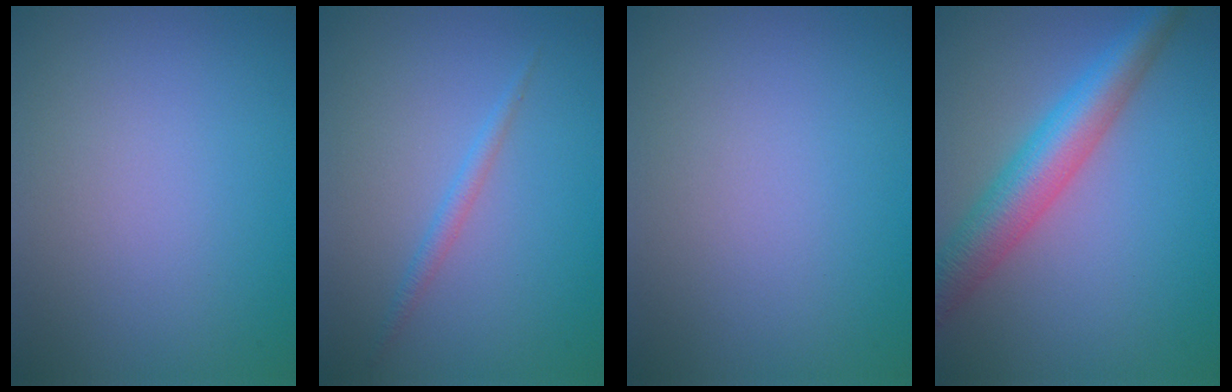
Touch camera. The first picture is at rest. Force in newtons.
{"total": 1.2, "press": 1.2, "slide": 0.1}
{"total": 0.0}
{"total": 6.3, "press": 6.3, "slide": 0.1}